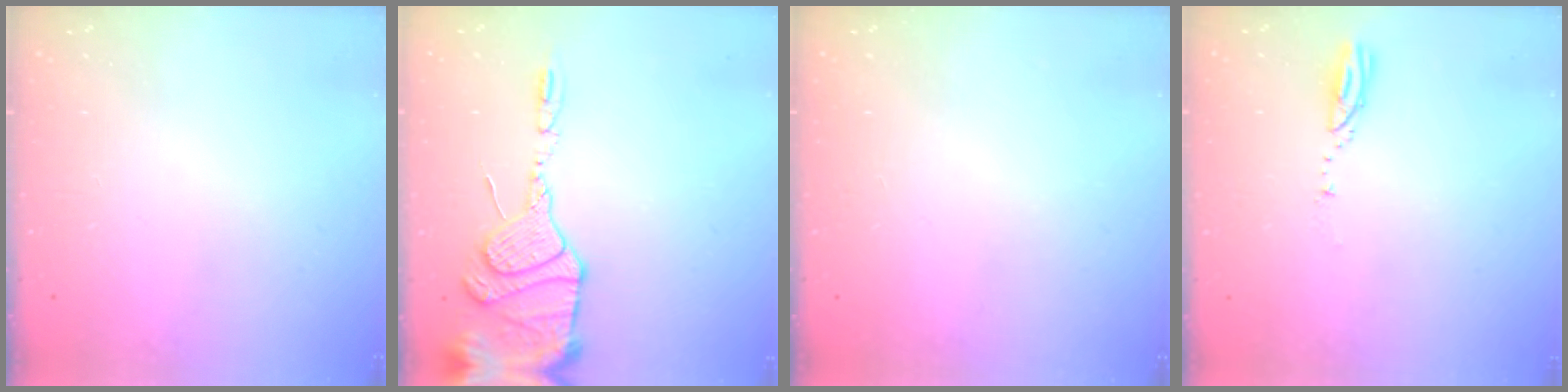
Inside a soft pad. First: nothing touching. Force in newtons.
{"total": 14.8, "press": 14.5, "slide": 2.9}
{"total": 0.0}
{"total": 3.1, "press": 3.1, "slide": 0.3}